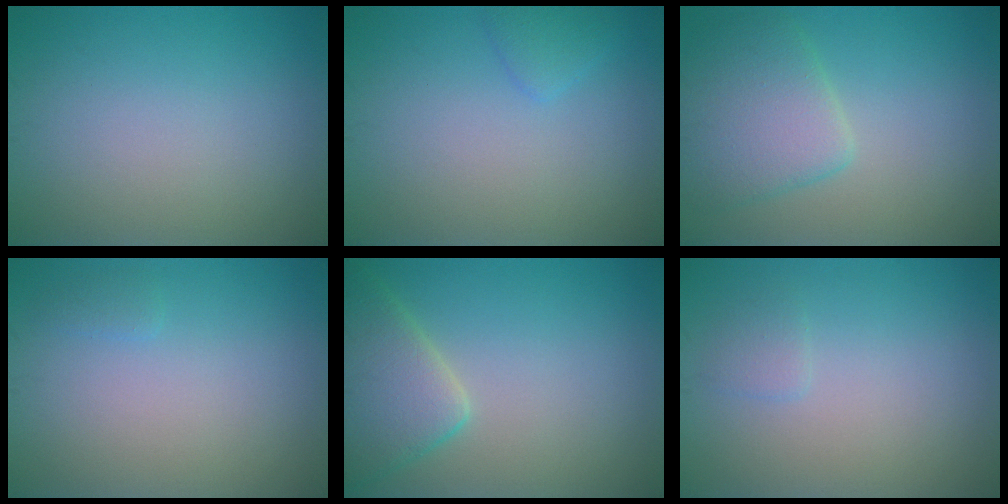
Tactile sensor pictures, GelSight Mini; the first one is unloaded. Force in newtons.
{"total": 1.3, "press": 1.3, "slide": 0.0}
{"total": 4.9, "press": 4.9, "slide": 0.3}
{"total": 0.6, "press": 0.6, "slide": 0.1}
{"total": 5.1, "press": 5.1, "slide": 0.5}
{"total": 0.9, "press": 0.9, "slide": 0.1}